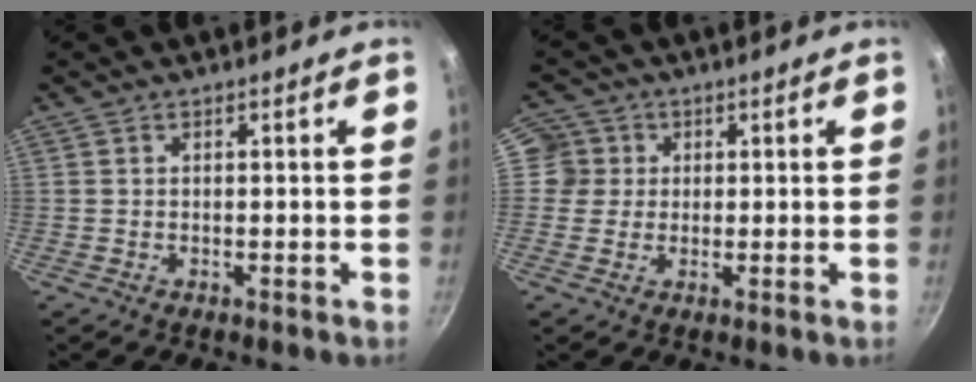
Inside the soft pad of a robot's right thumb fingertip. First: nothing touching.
{"total": 4.6, "force": [0.9, 4.5, 0.5], "torque": [0.033, 0.004, 0.005]}